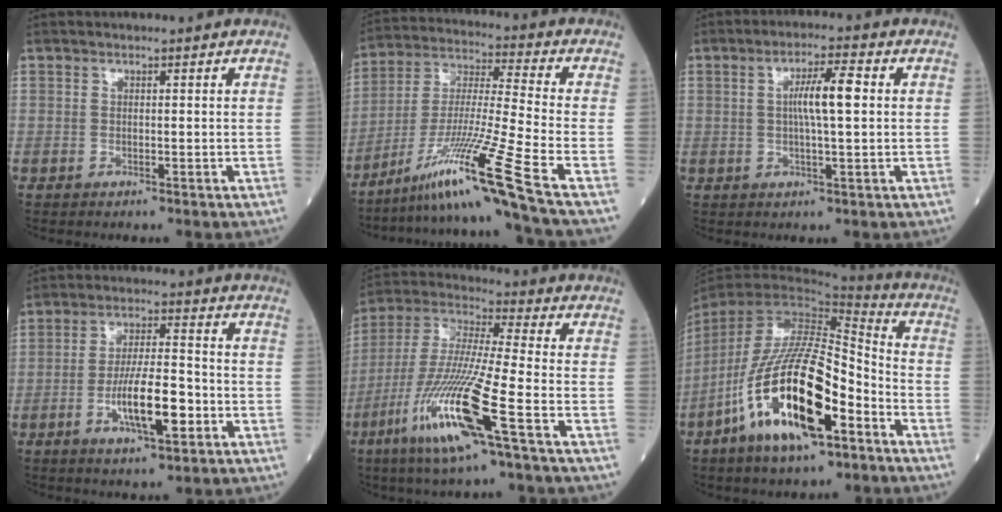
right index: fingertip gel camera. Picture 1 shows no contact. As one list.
[{"total": 16.8, "force": [-11.0, -4.0, 12.0], "torque": [-0.242, -0.018, -0.192]}, {"total": 6.0, "force": [0.7, 0.4, 5.9], "torque": [-0.106, 0.007, 0.012]}, {"total": 9.5, "force": [-3.2, 1.9, 8.8], "torque": [-0.161, 0.001, -0.055]}, {"total": 16.7, "force": [-7.5, -0.2, 15.0], "torque": [-0.320, -0.029, -0.148]}, {"total": 21.2, "force": [-9.9, 5.1, 18.0], "torque": [-0.367, -0.023, -0.177]}]